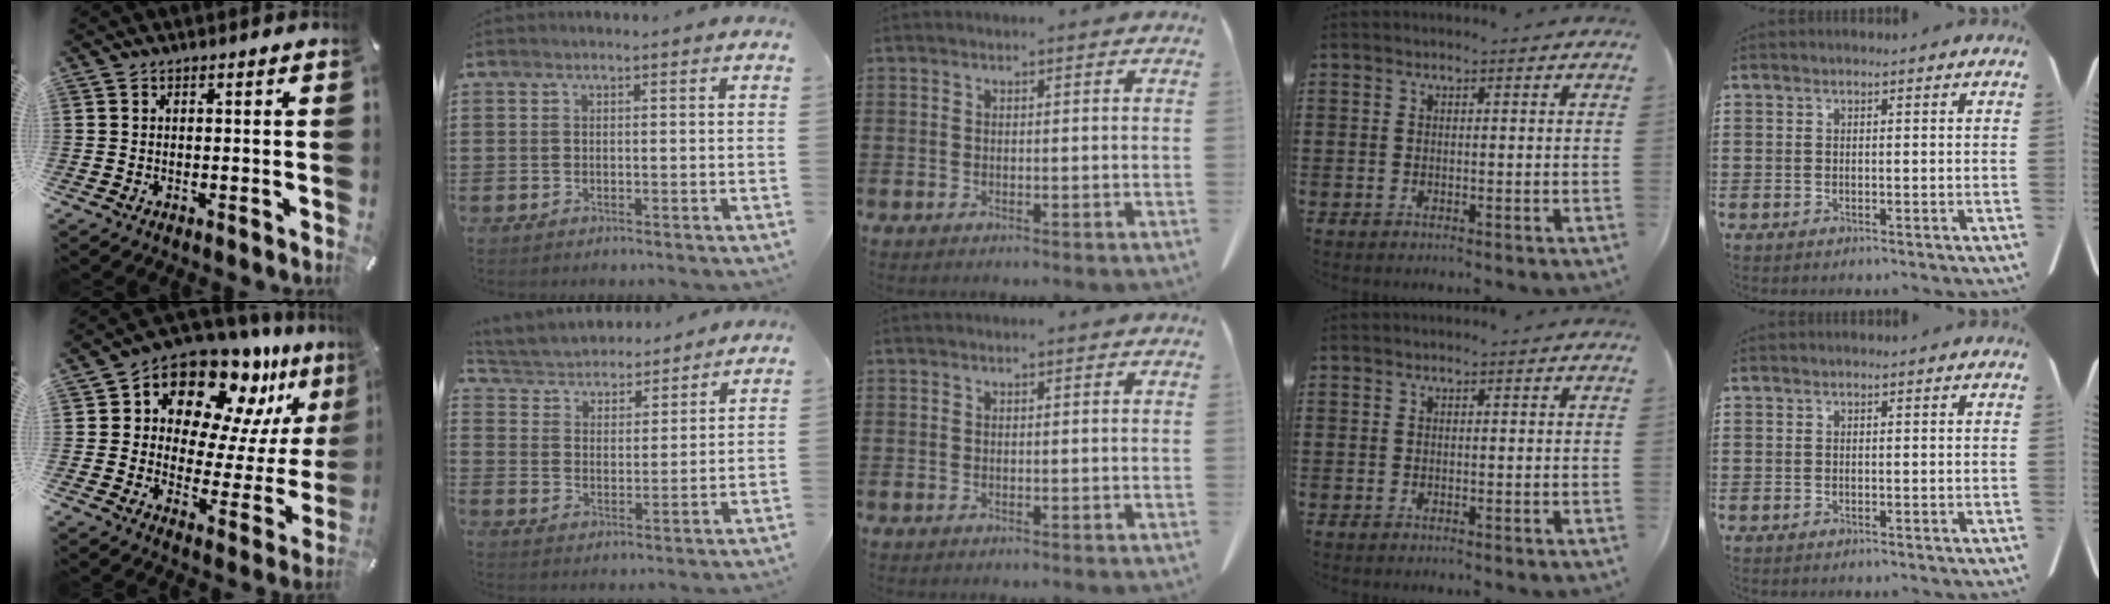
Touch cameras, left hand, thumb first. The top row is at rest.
{"thumb": {"total": 16.9, "force": [13.3, 8.0, 6.8], "torque": [-0.108, -0.121, 0.227]}, "index": {"total": 4.1, "force": [4.0, 0.8, -0.1], "torque": [-0.022, -0.027, 0.066]}}